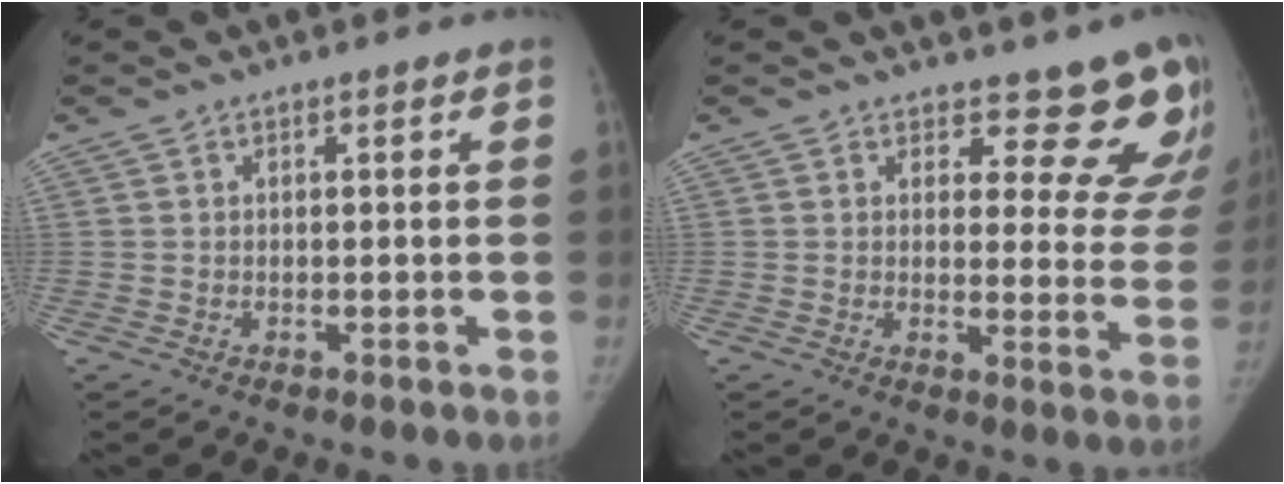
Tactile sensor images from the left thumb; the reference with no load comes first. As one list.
[{"total": 13.6, "force": [12.0, 5.7, 2.9], "torque": [0.028, -0.099, 0.111]}]